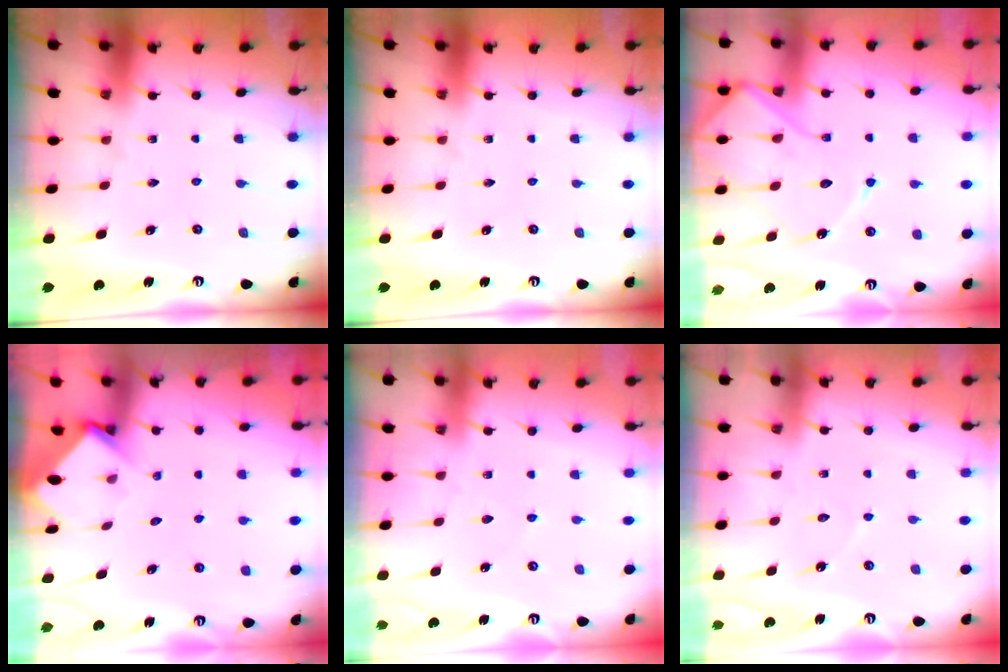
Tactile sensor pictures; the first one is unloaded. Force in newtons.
{"total": 0.0}
{"total": 14.0, "press": 14.0, "slide": 1.3}
{"total": 3.6, "press": 3.5, "slide": 0.2}
{"total": 2.5, "press": 2.4, "slide": 0.5}
{"total": 4.0, "press": 4.0, "slide": 0.4}